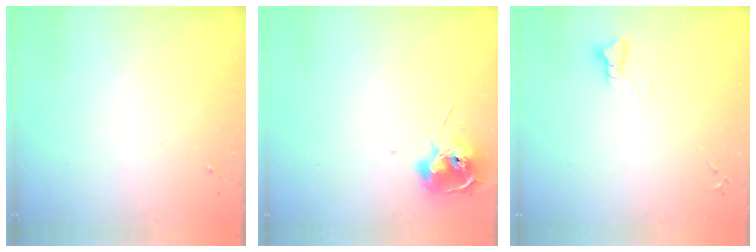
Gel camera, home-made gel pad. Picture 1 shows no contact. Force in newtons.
{"total": 10.4, "press": 10.3, "slide": 0.7}
{"total": 3.0, "press": 3.0, "slide": 0.3}